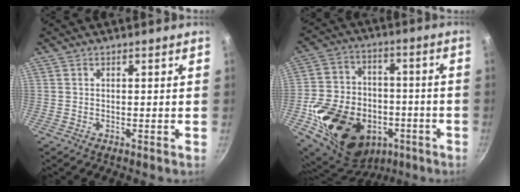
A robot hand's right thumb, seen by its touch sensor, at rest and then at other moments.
{"total": 24.4, "force": [-7.6, 18.4, 14.1], "torque": [-0.228, 0.055, -0.103]}